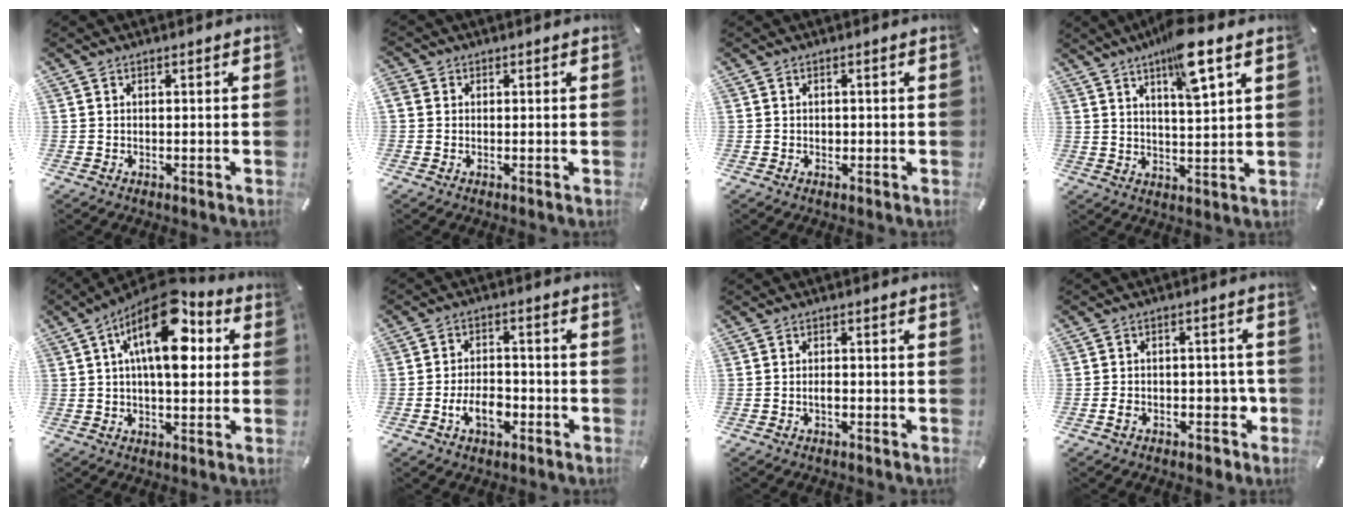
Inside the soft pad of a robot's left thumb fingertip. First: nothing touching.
{"total": 1.3, "force": [0.1, 1.3, 0.2], "torque": [-0.005, 0.006, -0.001]}
{"total": 0.9, "force": [-0.1, 0.7, 0.4], "torque": [-0.008, 0.003, -0.004]}
{"total": 10.4, "force": [6.8, 2.1, 7.7], "torque": [-0.123, -0.031, 0.114]}
{"total": 16.6, "force": [6.0, 7.6, 13.5], "torque": [-0.229, -0.029, 0.095]}
{"total": 7.4, "force": [-3.0, 4.5, 5.0], "torque": [-0.104, 0.011, -0.055]}
{"total": 1.7, "force": [-0.7, 0.8, 1.3], "torque": [-0.026, 0.004, -0.015]}
{"total": 6.3, "force": [-2.2, 4.3, 4.1], "torque": [-0.048, 0.010, -0.035]}